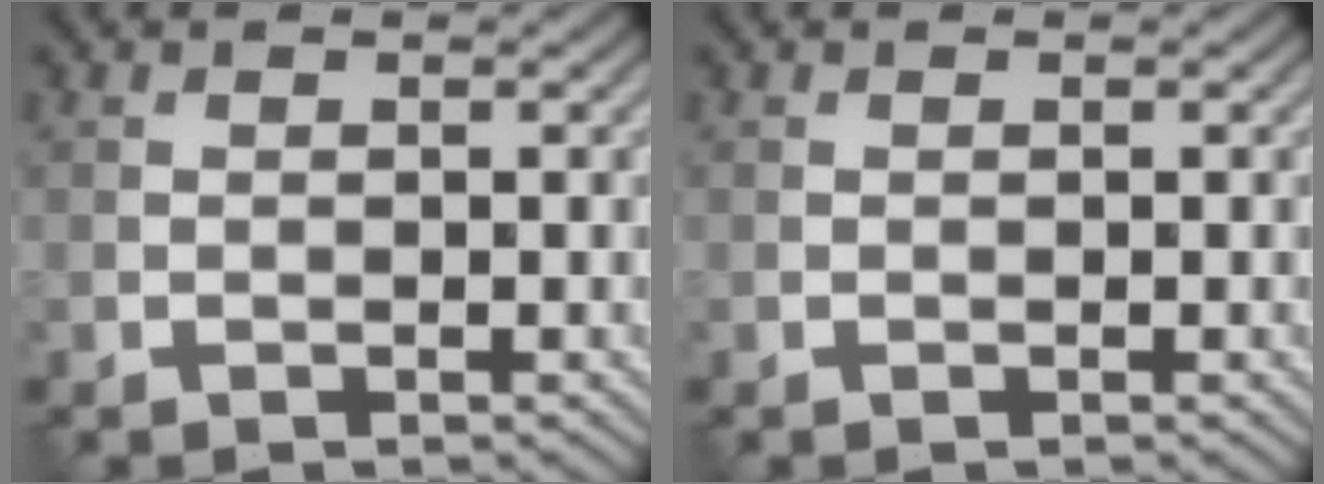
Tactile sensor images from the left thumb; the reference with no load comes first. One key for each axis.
{"total": 0.0}